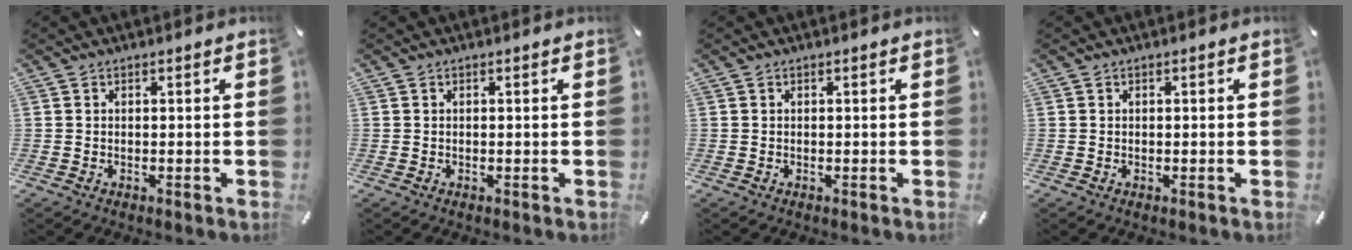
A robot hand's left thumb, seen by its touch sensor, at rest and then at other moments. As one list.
[{"total": 0.0}, {"total": 0.0}, {"total": 0.0}]